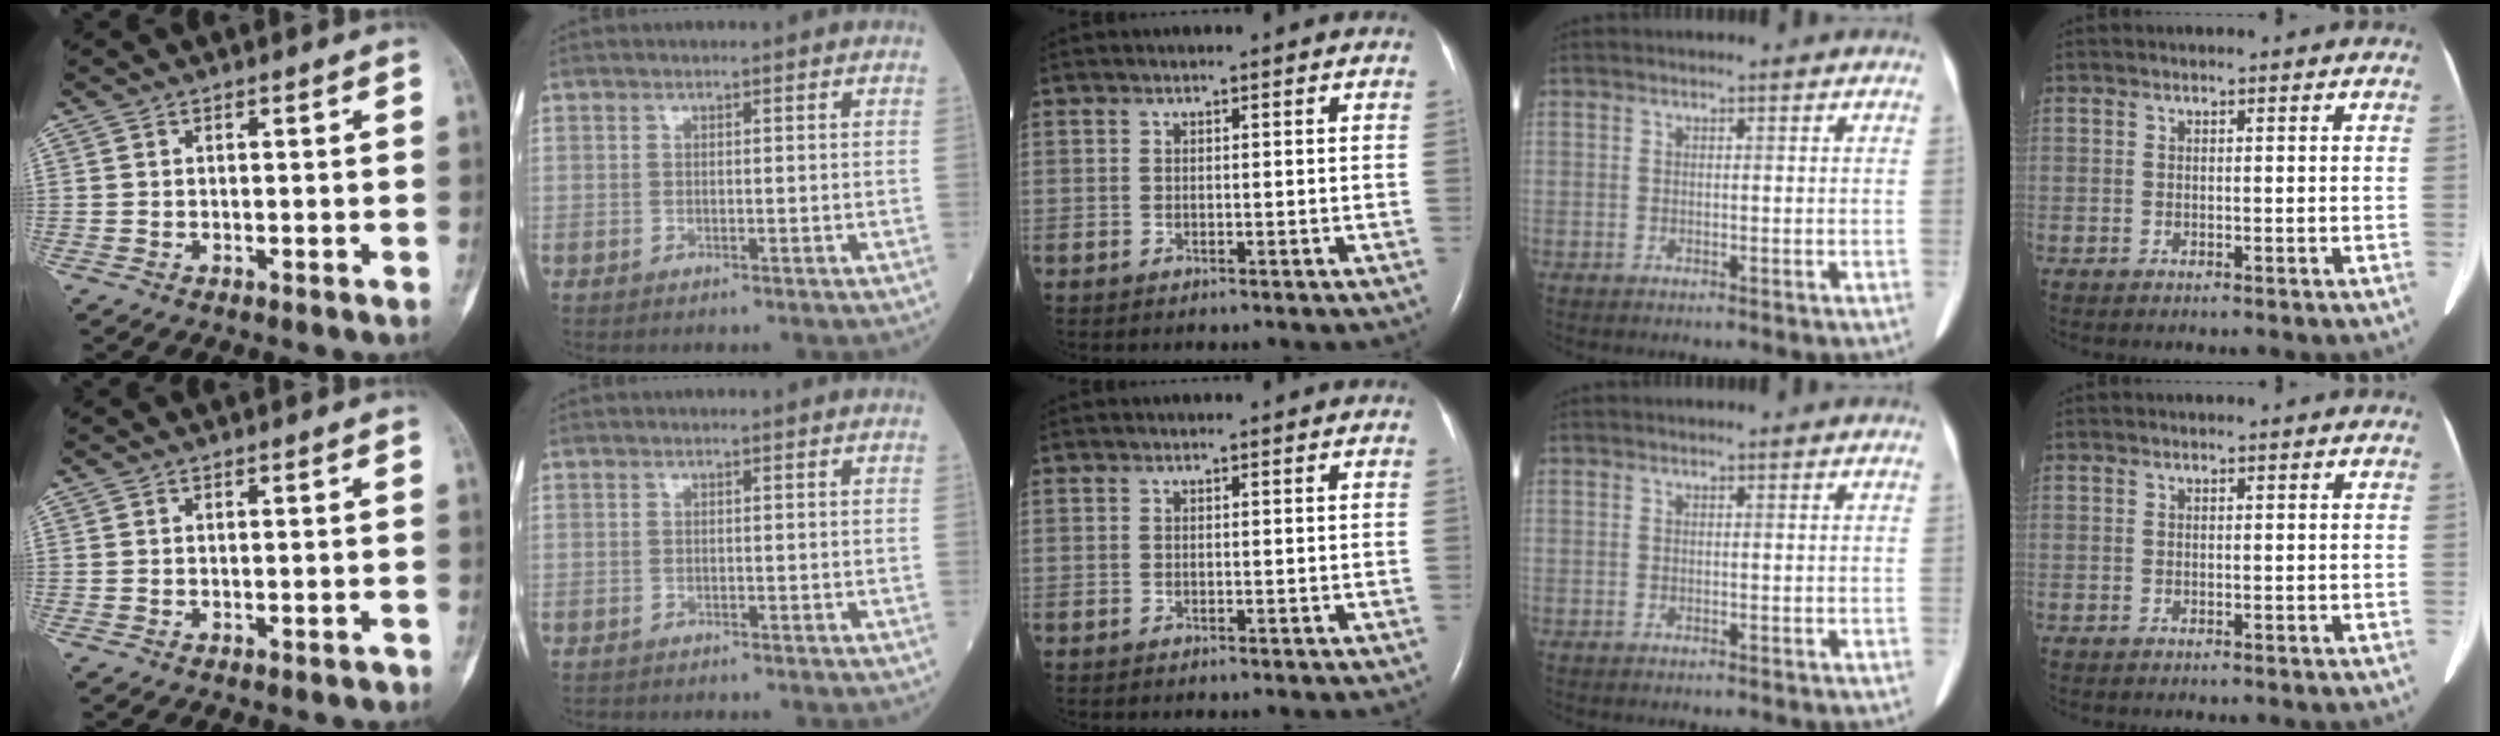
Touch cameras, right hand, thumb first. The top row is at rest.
{"thumb": {"total": 1.0, "force": [-0.8, 0.4, 0.5], "torque": [-0.008, 0.006, -0.006]}, "index": {"total": 0.9, "force": [-0.8, 0.3, 0.0], "torque": [-0.009, -0.002, -0.017]}}